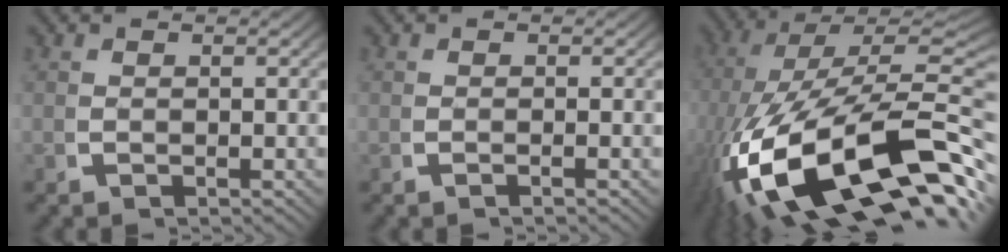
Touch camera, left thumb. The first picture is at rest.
{"total": 0.7, "force": [-0.3, -0.2, 0.7], "torque": [-0.014, 0.003, -0.007]}
{"total": 21.3, "force": [-4.6, 11.4, 17.3], "torque": [-0.344, -0.072, -0.019]}